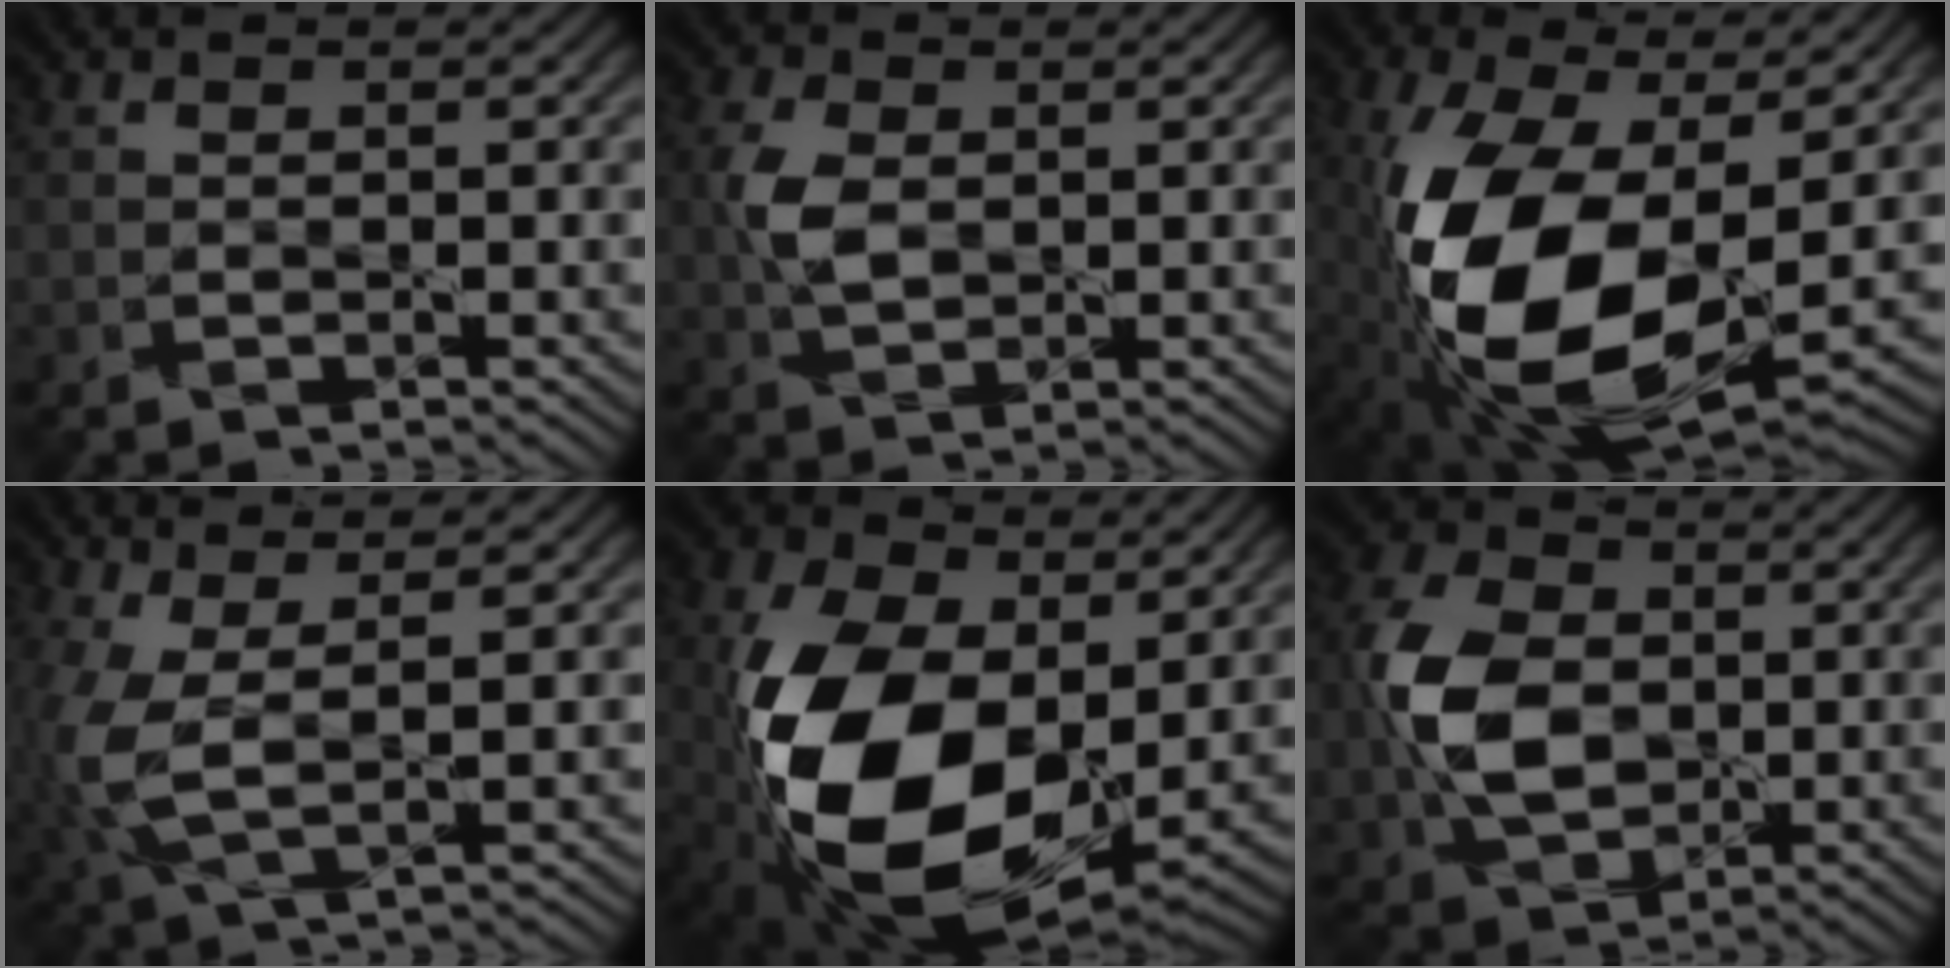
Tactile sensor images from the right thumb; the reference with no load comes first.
{"total": 4.6, "force": [0.5, 2.8, 3.6], "torque": [-0.093, 0.003, 0.012]}
{"total": 17.4, "force": [-2.0, 9.6, 14.4], "torque": [-0.304, -0.028, -0.029]}
{"total": 7.5, "force": [0.3, 3.3, 6.7], "torque": [-0.176, -0.003, 0.004]}
{"total": 17.7, "force": [-1.3, 11.1, 13.7], "torque": [-0.299, -0.029, -0.022]}
{"total": 10.6, "force": [-0.1, 7.5, 7.5], "torque": [-0.191, 0.001, -0.007]}